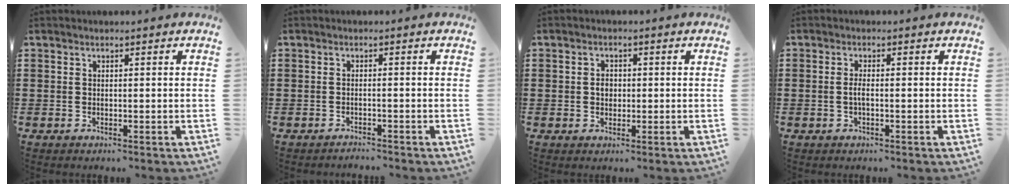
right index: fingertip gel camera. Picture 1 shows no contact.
{"total": 0.8, "force": [-0.8, -0.2, -0.1], "torque": [0.000, 0.003, -0.016]}
{"total": 1.9, "force": [0.1, 1.3, 1.3], "torque": [-0.025, 0.007, 0.002]}
{"total": 1.8, "force": [-0.4, 0.4, 1.7], "torque": [-0.041, -0.002, -0.010]}